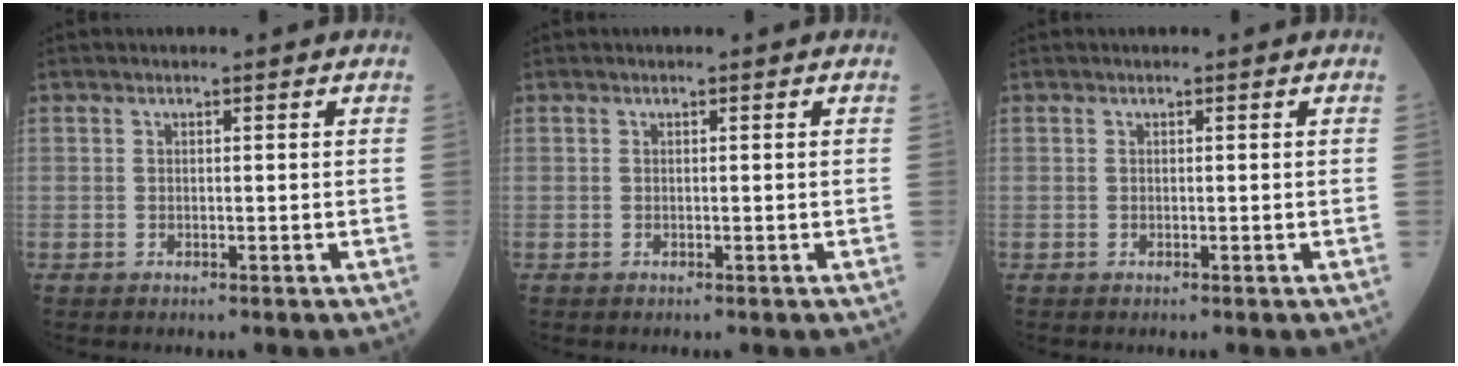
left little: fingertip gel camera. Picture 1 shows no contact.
{"total": 0.0}
{"total": 0.0}